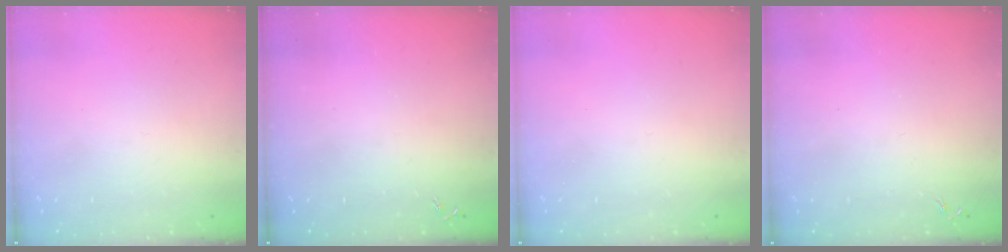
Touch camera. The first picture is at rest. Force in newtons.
{"total": 0.0}
{"total": 0.0}
{"total": 0.0}